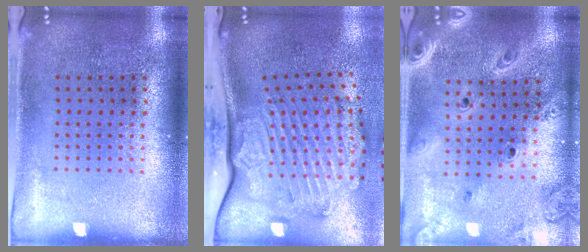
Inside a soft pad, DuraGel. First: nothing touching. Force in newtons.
{"total": 3.6, "press": 2.5, "slide": 2.6}
{"total": 2.8, "press": 2.3, "slide": 1.5}